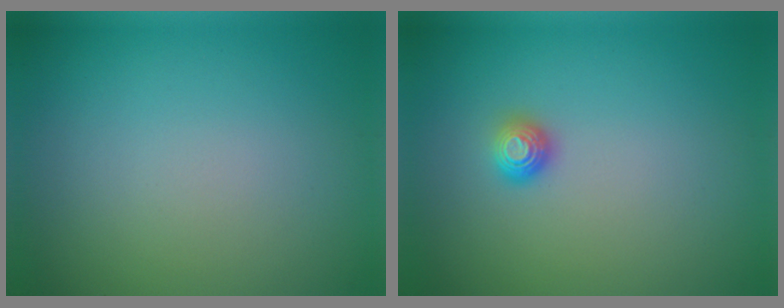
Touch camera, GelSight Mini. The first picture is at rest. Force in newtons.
{"total": 1.1, "press": 1.0, "slide": 0.3}